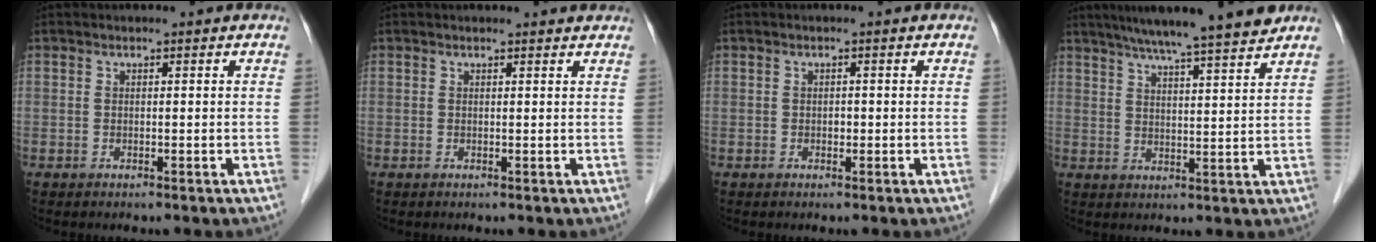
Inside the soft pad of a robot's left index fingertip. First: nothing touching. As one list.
[{"total": 2.4, "force": [2.4, 0.2, 0.2], "torque": [-0.012, 0.003, 0.019]}, {"total": 0.6, "force": [-0.1, 0.4, 0.4], "torque": [-0.006, 0.002, -0.003]}, {"total": 12.8, "force": [11.1, -0.5, 6.4], "torque": [-0.105, 0.010, 0.153]}]